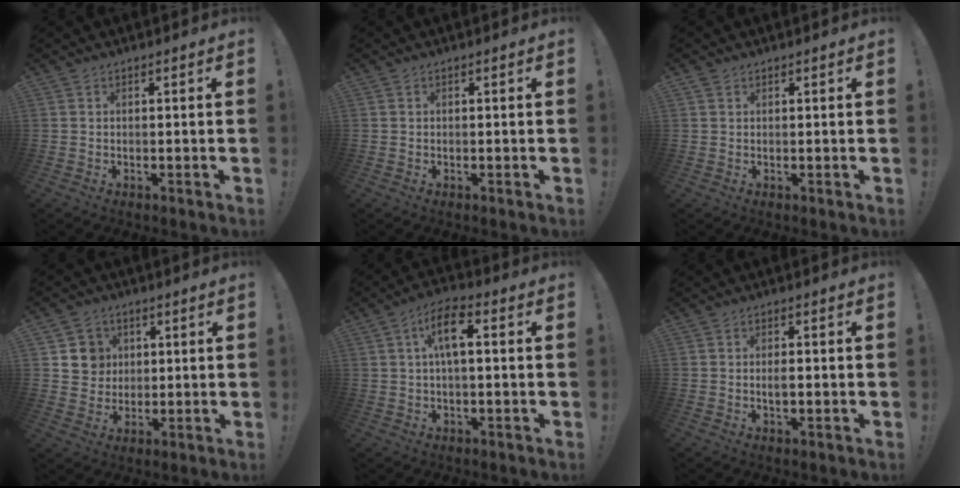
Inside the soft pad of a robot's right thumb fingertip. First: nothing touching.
{"total": 0.0}
{"total": 0.8, "force": [0.6, 0.6, -0.1], "torque": [0.002, -0.001, 0.012]}
{"total": 7.5, "force": [2.6, 7.0, 1.0], "torque": [-0.001, -0.019, 0.052]}
{"total": 8.5, "force": [1.9, 3.9, 7.3], "torque": [-0.123, 0.013, 0.033]}
{"total": 2.2, "force": [-0.3, 0.7, 2.1], "torque": [-0.022, -0.003, -0.010]}